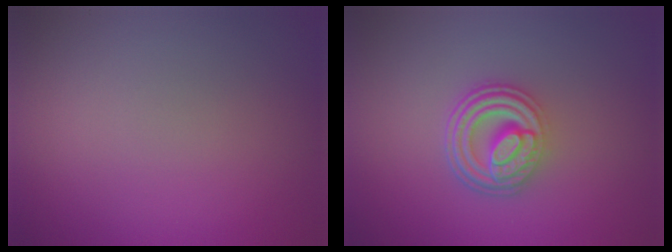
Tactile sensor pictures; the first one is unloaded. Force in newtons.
{"total": 4.9, "press": 3.8, "slide": 3.1}